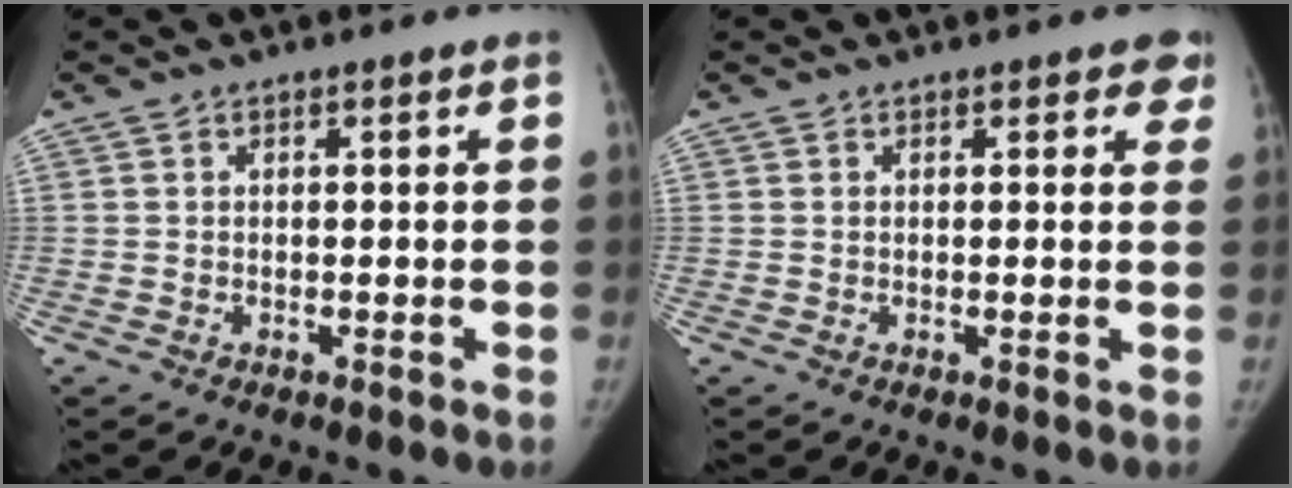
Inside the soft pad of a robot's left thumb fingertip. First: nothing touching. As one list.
[{"total": 3.0, "force": [2.0, 1.6, 1.6], "torque": [0.013, -0.005, 0.013]}]